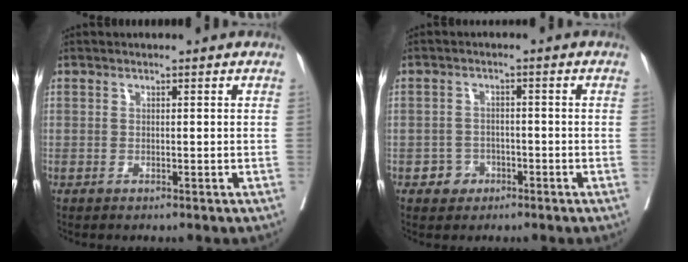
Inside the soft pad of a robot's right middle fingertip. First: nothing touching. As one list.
[{"total": 2.8, "force": [-1.5, 2.3, 0.5], "torque": [-0.004, 0.011, -0.024]}]